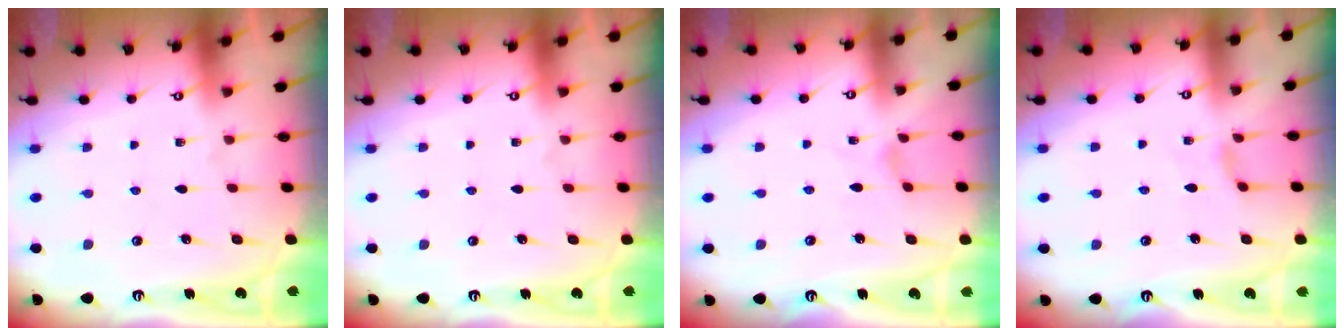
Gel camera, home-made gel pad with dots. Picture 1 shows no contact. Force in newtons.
{"total": 0.0}
{"total": 0.8, "press": 0.8, "slide": 0.2}
{"total": 1.9, "press": 1.9, "slide": 0.4}